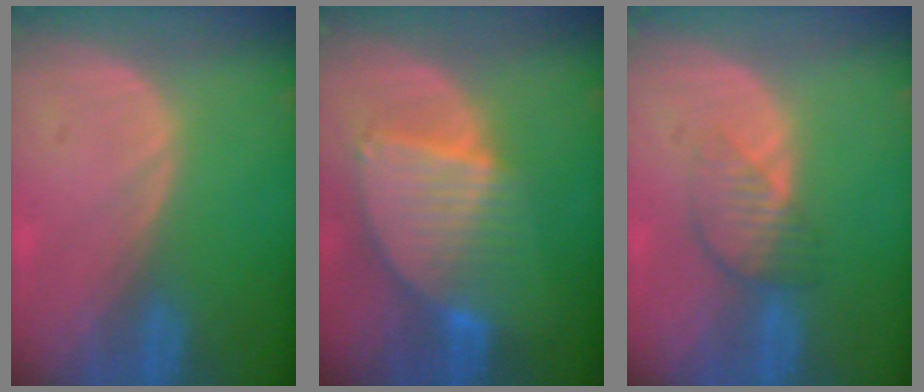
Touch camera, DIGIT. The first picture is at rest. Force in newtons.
{"total": 8.6, "press": 7.4, "slide": 4.3}
{"total": 3.9, "press": 3.6, "slide": 1.6}